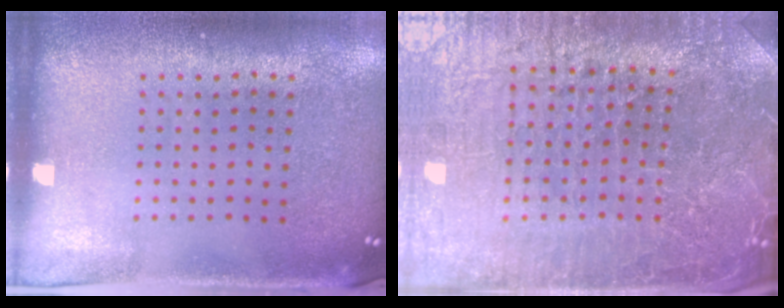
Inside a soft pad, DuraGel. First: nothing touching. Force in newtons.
{"total": 5.2, "press": 4.9, "slide": 1.8}